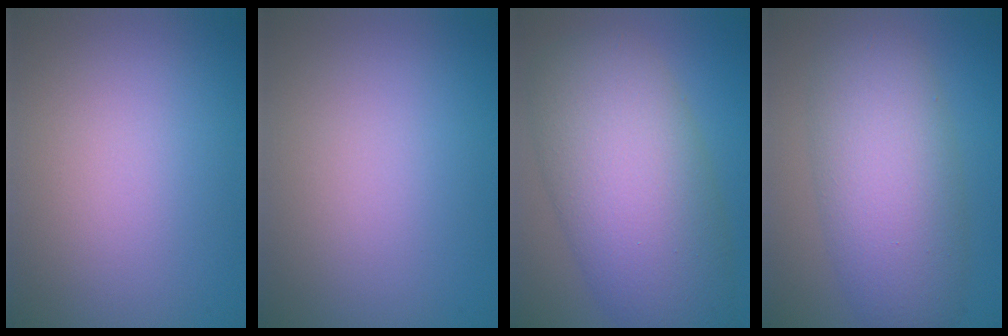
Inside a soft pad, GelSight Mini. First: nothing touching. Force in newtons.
{"total": 0.0}
{"total": 11.8, "press": 11.8, "slide": 0.3}
{"total": 8.1, "press": 8.1, "slide": 0.2}